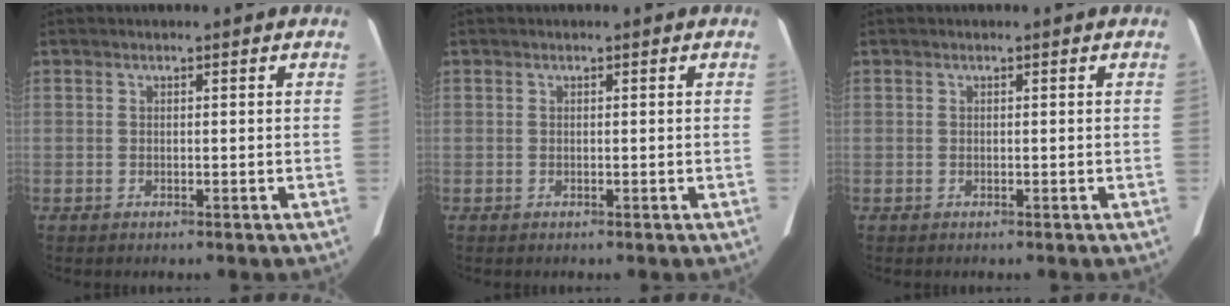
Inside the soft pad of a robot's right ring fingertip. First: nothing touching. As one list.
[{"total": 0.0}, {"total": 0.0}]